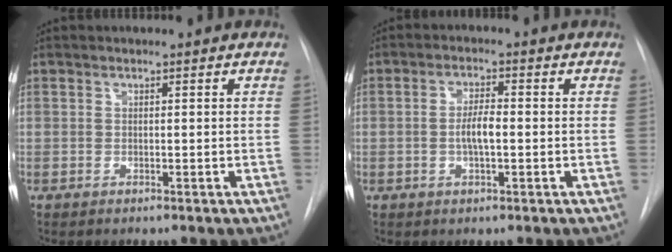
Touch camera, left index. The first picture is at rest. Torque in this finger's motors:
{"motor_torque": [0.64, 0.21, 0.11, 0.08]}